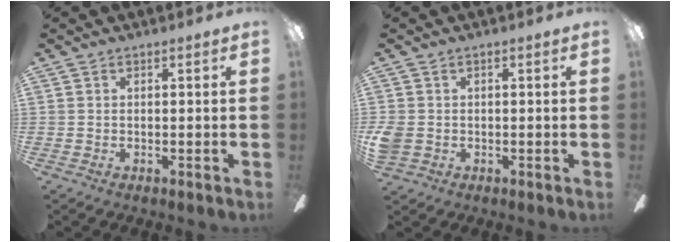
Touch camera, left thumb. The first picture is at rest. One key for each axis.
{"total": 3.5, "fx": -0.4, "fy": 3.0, "fz": 1.9, "tx": -0.045, "ty": 0.003, "tz": -0.008}